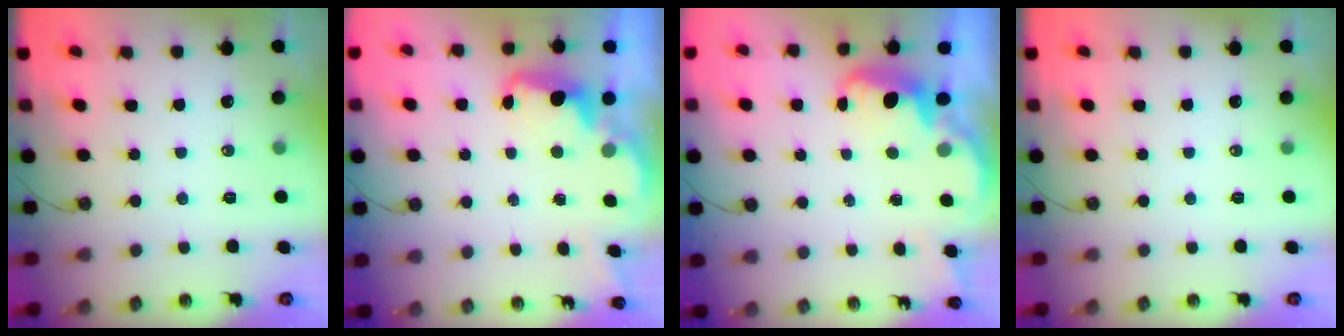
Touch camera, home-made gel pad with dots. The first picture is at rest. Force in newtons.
{"total": 2.6, "press": 2.5, "slide": 0.5}
{"total": 2.6, "press": 2.6, "slide": 0.6}
{"total": 0.0}